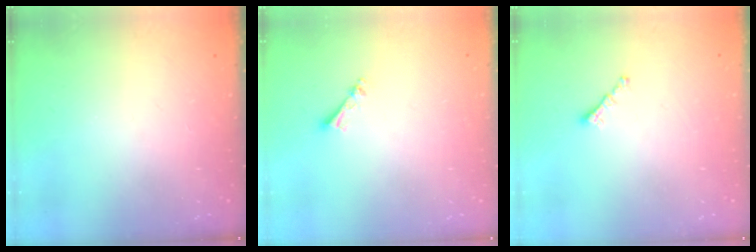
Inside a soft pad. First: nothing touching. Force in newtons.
{"total": 3.6, "press": 3.6, "slide": 0.3}
{"total": 0.7, "press": 0.6, "slide": 0.4}